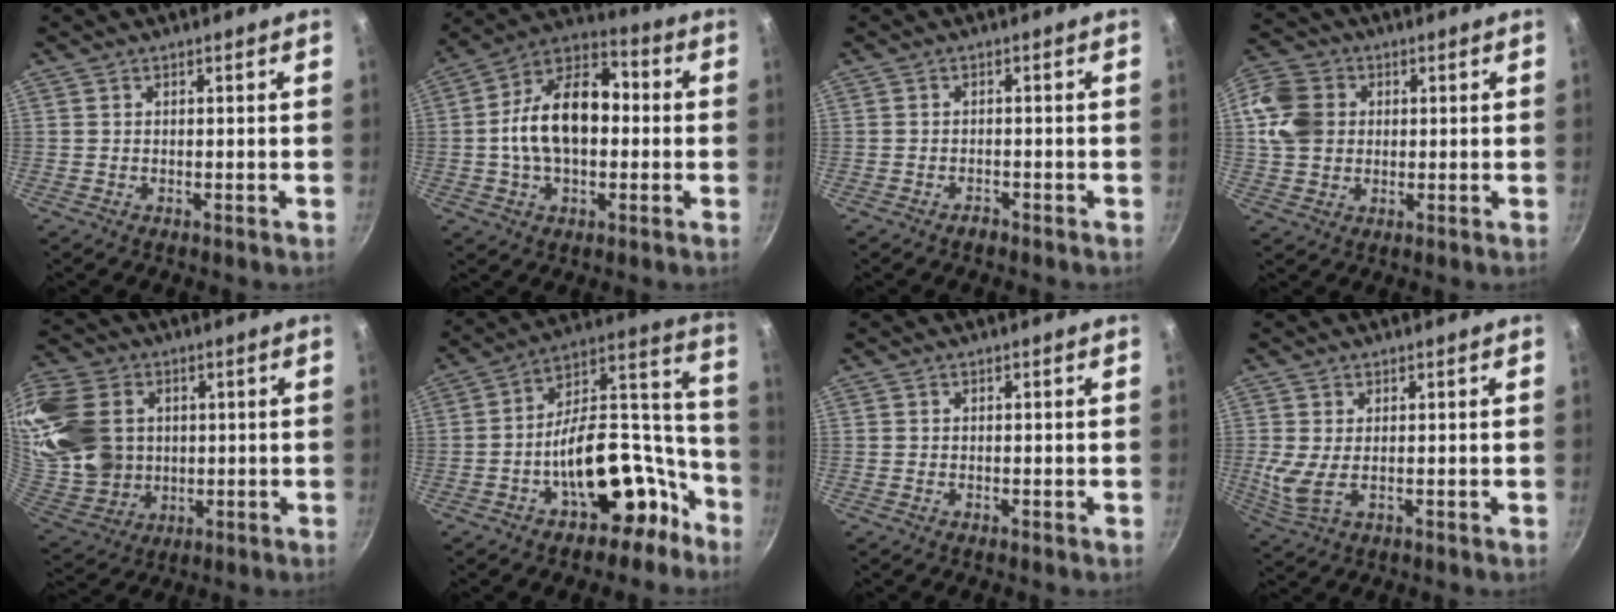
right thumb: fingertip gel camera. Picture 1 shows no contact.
{"total": 17.2, "force": [-0.2, 10.8, 13.4], "torque": [-0.197, 0.039, -0.022]}
{"total": 1.3, "force": [-1.2, 0.6, 0.3], "torque": [-0.003, 0.015, -0.017]}
{"total": 11.1, "force": [1.6, 9.2, 5.9], "torque": [-0.099, 0.008, 0.018]}
{"total": 21.9, "force": [4.2, 17.0, 13.1], "torque": [-0.278, -0.002, 0.094]}
{"total": 20.0, "force": [-9.8, 10.7, 13.8], "torque": [-0.121, 0.117, -0.149]}
{"total": 0.0}
{"total": 4.7, "force": [0.5, 2.1, 4.2], "torque": [-0.088, -0.009, 0.019]}